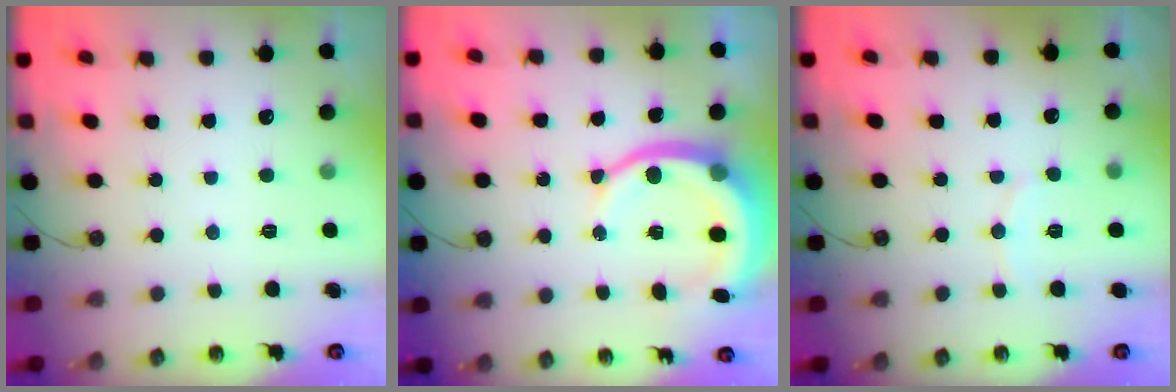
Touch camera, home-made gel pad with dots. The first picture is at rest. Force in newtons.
{"total": 10.8, "press": 10.7, "slide": 1.7}
{"total": 4.7, "press": 4.7, "slide": 0.5}